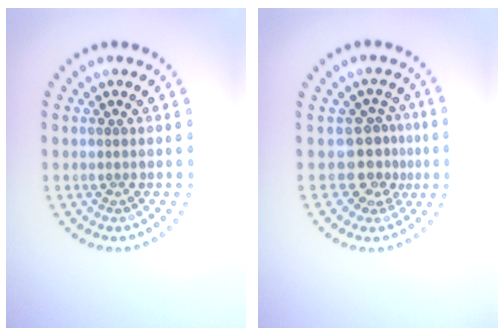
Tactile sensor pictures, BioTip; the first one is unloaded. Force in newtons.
{"total": 3.1, "press": 2.2, "slide": 2.2}